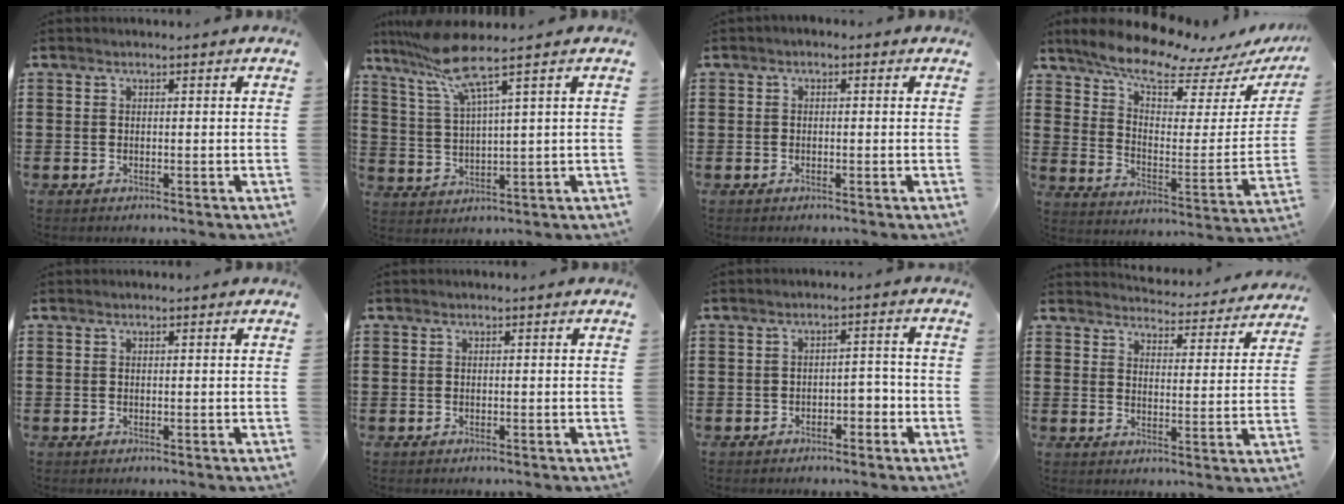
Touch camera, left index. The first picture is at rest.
{"total": 8.2, "force": [5.4, 0.6, 6.1], "torque": [-0.146, -0.018, 0.092]}
{"total": 0.6, "force": [-0.4, 0.4, 0.3], "torque": [-0.007, -0.001, -0.007]}
{"total": 10.0, "force": [8.5, 2.2, 4.7], "torque": [-0.105, -0.058, 0.146]}
{"total": 0.0}
{"total": 0.0}
{"total": 2.8, "force": [-2.1, 1.3, 1.3], "torque": [-0.028, 0.005, -0.046]}
{"total": 4.1, "force": [4.1, 0.0, 0.1], "torque": [-0.017, -0.038, 0.068]}